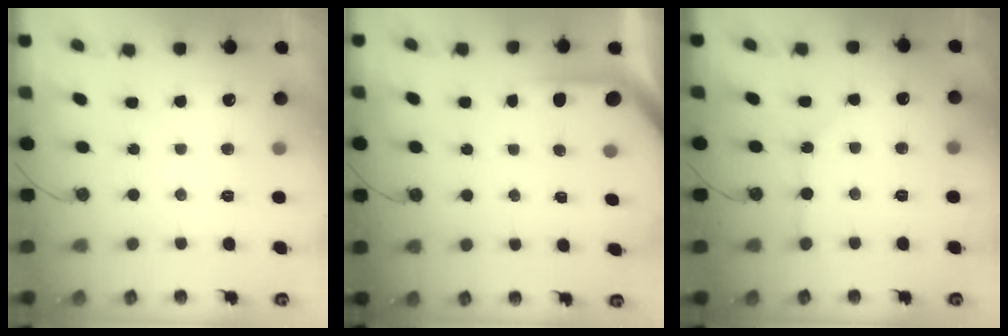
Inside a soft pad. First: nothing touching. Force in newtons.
{"total": 2.2, "press": 2.2, "slide": 0.3}
{"total": 2.4, "press": 2.3, "slide": 0.4}